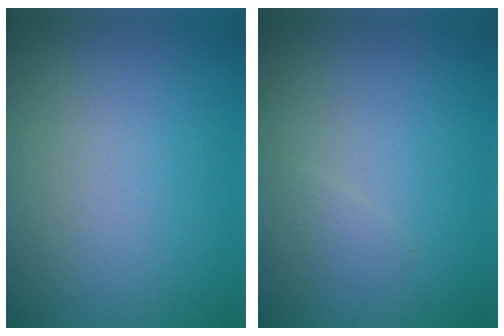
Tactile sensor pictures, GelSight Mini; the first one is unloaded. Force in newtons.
{"total": 0.7, "press": 0.7, "slide": 0.0}